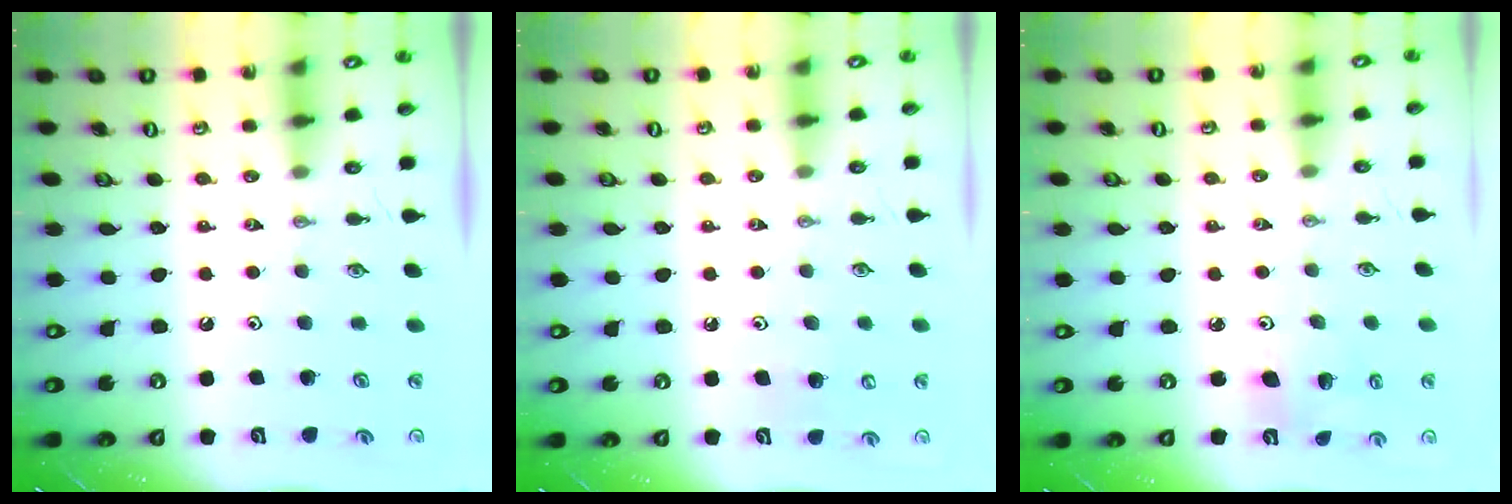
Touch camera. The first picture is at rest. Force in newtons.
{"total": 5.4, "press": 5.4, "slide": 0.7}
{"total": 4.9, "press": 4.6, "slide": 1.5}